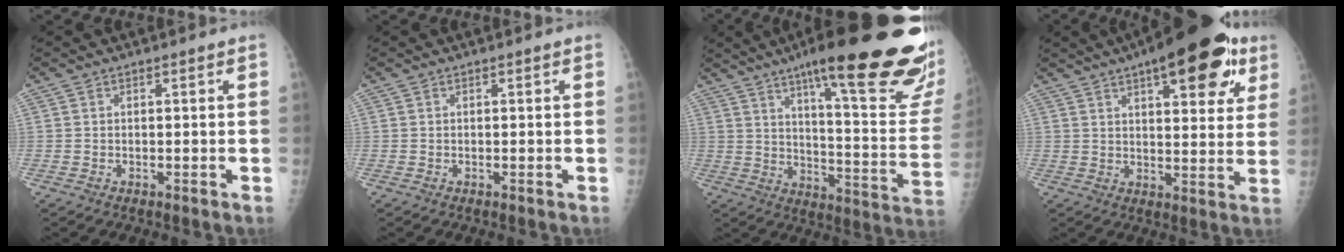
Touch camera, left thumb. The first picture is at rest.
{"total": 0.0}
{"total": 31.2, "force": [20.3, 5.2, 23.1], "torque": [-0.250, -0.084, 0.280]}
{"total": 19.5, "force": [10.2, 7.3, 15.0], "torque": [-0.181, -0.015, 0.138]}